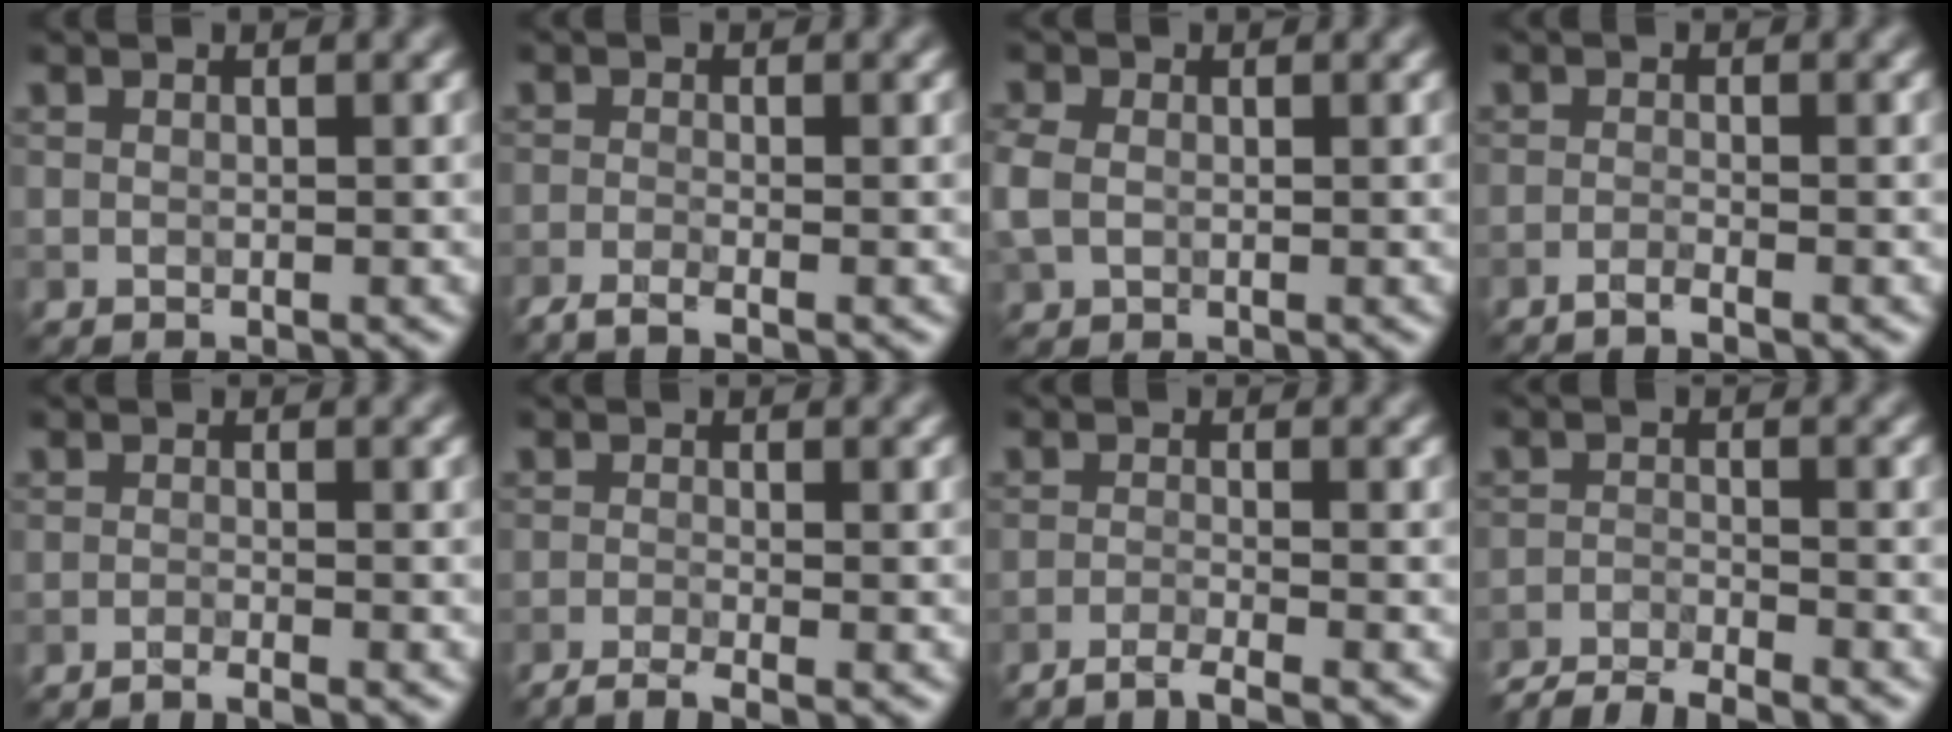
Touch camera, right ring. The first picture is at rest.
{"total": 2.2, "force": [-1.8, 0.3, 1.3], "torque": [-0.027, -0.006, -0.044]}
{"total": 2.2, "force": [-0.1, 1.8, 1.2], "torque": [-0.034, 0.001, -0.010]}
{"total": 1.2, "force": [-1.0, 0.1, 0.7], "torque": [-0.015, 0.000, -0.027]}
{"total": 1.7, "force": [-1.5, 0.1, 0.9], "torque": [-0.016, 0.002, -0.033]}
{"total": 2.8, "force": [-2.2, 0.4, 1.7], "torque": [-0.036, -0.001, -0.049]}
{"total": 2.6, "force": [-2.1, 0.2, 1.5], "torque": [-0.027, 0.003, -0.050]}
{"total": 4.5, "force": [-4.2, 0.6, 1.5], "torque": [-0.029, -0.004, -0.082]}